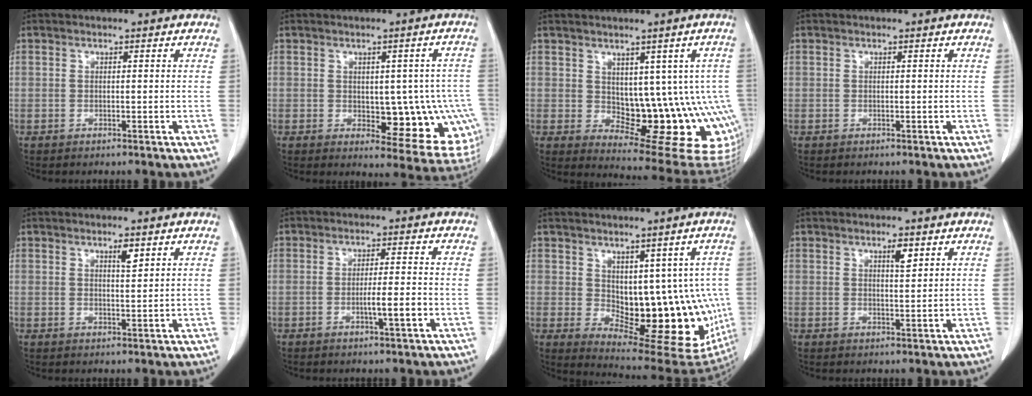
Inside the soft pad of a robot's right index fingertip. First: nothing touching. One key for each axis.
{"total": 11.8, "fx": -1.9, "fy": 5.9, "fz": 10.0, "tx": -0.085, "ty": 0.013, "tz": -0.006}
{"total": 14.7, "fx": -1.1, "fy": 7.1, "fz": 12.8, "tx": -0.111, "ty": 0.012, "tz": 0.008}
{"total": 0.0}
{"total": 2.0, "fx": 1.3, "fy": 0.4, "fz": 1.6, "tx": -0.029, "ty": -0.003, "tz": 0.021}
{"total": 3.8, "fx": -1.3, "fy": -0.1, "fz": 3.6, "tx": -0.059, "ty": -0.001, "tz": -0.019}
{"total": 14.9, "fx": -0.1, "fy": 7.7, "fz": 12.8, "tx": -0.150, "ty": 0.001, "tz": 0.022}
{"total": 2.3, "fx": 1.3, "fy": 0.4, "fz": 1.8, "tx": -0.032, "ty": -0.004, "tz": 0.021}